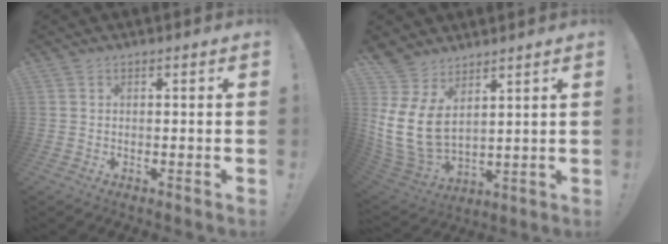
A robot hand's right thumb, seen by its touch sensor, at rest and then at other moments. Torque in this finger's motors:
{"motor_torque": [1.07, 2.44, 0.56, 0.05, 0.18]}